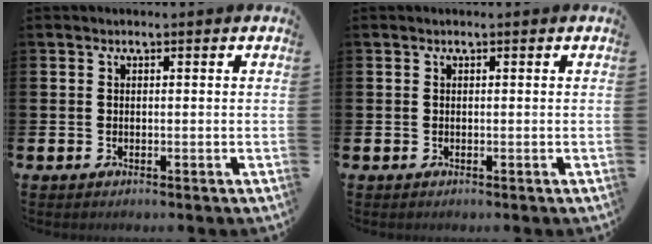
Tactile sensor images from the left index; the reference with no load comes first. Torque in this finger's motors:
{"motor_torque": [0.00, 0.00, 0.00, 0.01]}